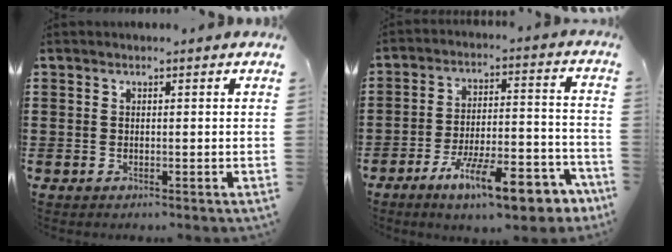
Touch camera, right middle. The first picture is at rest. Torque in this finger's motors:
{"motor_torque": [2.14, 0.00, 0.70, 0.21]}